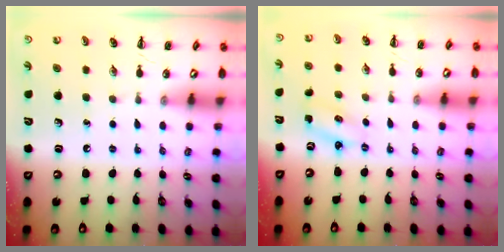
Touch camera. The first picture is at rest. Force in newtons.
{"total": 2.0, "press": 1.9, "slide": 0.6}